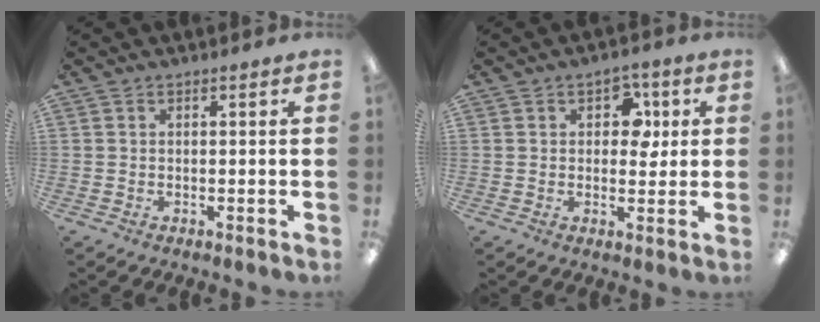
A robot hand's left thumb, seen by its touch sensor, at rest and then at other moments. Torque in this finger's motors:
{"motor_torque": [-0.46, 0.18, 0.12, 0.35, -0.04]}